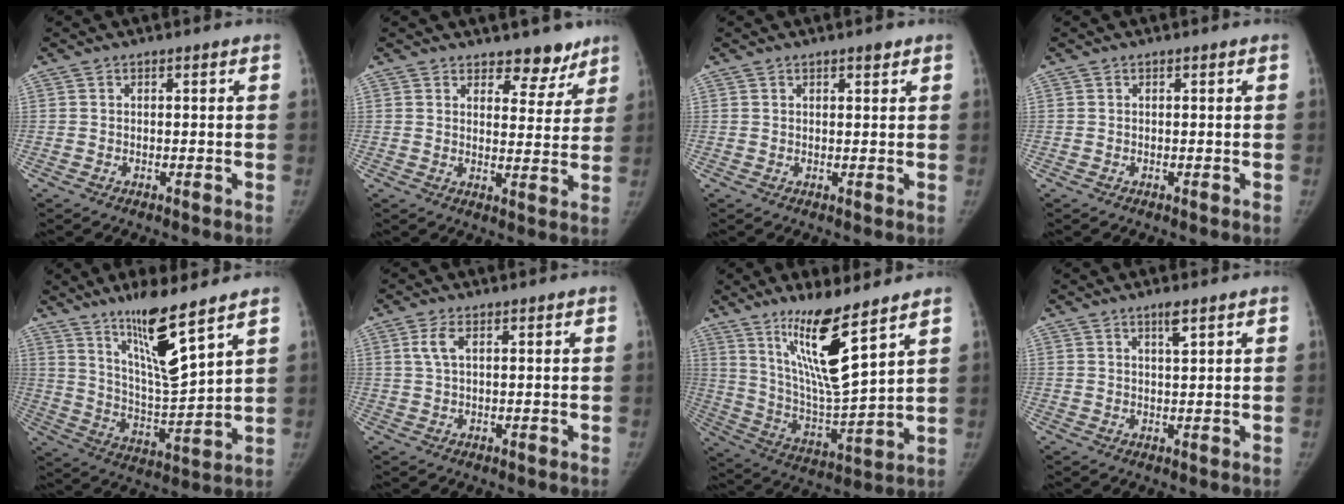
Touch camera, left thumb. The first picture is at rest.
{"total": 6.6, "force": [5.2, 3.6, 1.8], "torque": [0.016, -0.036, 0.069]}
{"total": 1.4, "force": [1.0, 0.6, 0.8], "torque": [-0.003, -0.005, 0.013]}
{"total": 0.0}
{"total": 13.6, "force": [9.2, 1.5, 10.0], "torque": [-0.170, -0.073, 0.176]}
{"total": 3.5, "force": [1.2, 1.2, 3.1], "torque": [-0.079, 0.004, 0.029]}
{"total": 15.9, "force": [9.9, 2.4, 12.2], "torque": [-0.211, -0.074, 0.196]}
{"total": 2.3, "force": [1.5, 0.3, 1.8], "torque": [-0.030, -0.007, 0.027]}